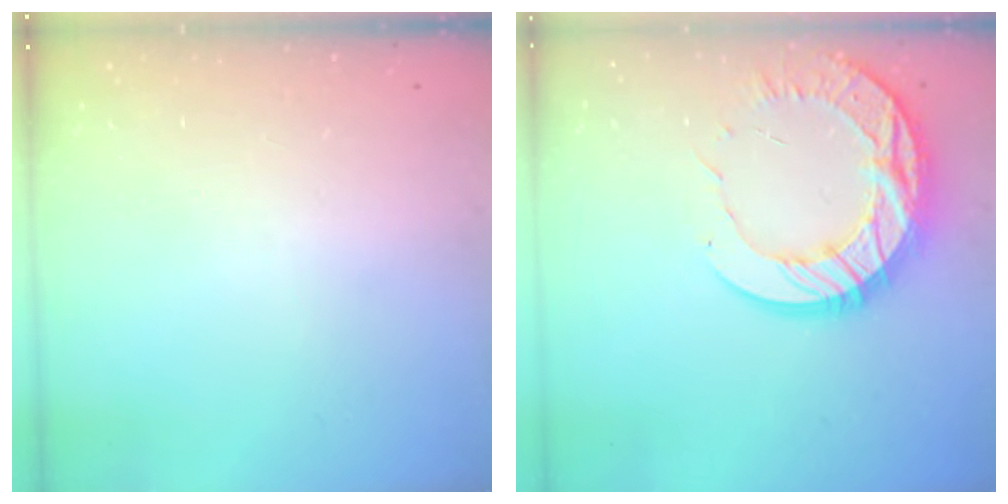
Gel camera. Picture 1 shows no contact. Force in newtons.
{"total": 17.9, "press": 17.8, "slide": 1.6}